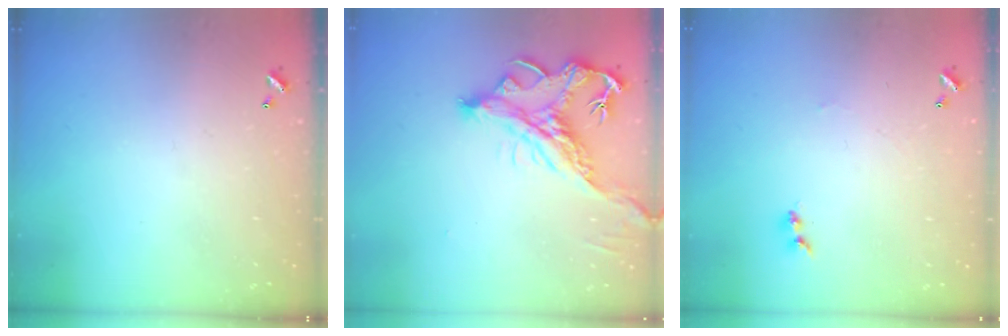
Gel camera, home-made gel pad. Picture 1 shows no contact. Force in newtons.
{"total": 3.2, "press": 3.0, "slide": 1.3}
{"total": 1.1, "press": 0.9, "slide": 0.5}